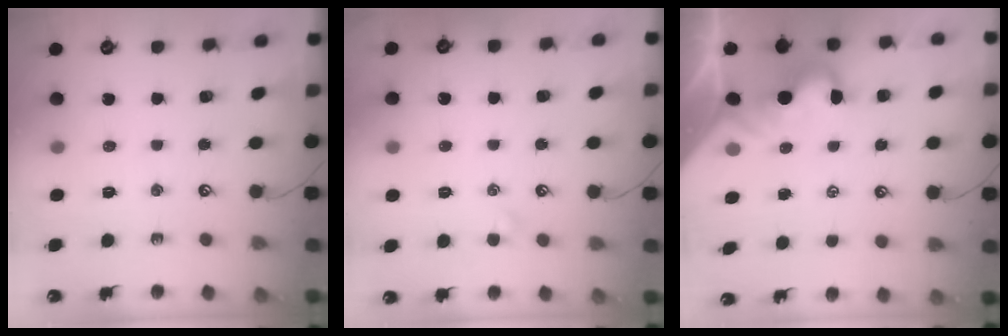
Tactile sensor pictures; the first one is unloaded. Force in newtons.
{"total": 2.1, "press": 2.1, "slide": 0.3}
{"total": 5.2, "press": 5.1, "slide": 1.2}